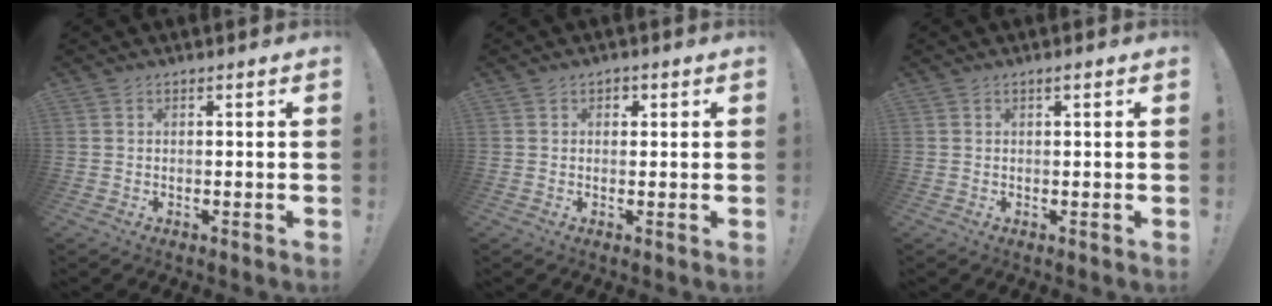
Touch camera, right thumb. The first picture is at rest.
{"total": 1.7, "force": [0.3, 1.5, 0.6], "torque": [0.002, -0.003, 0.002]}
{"total": 1.1, "force": [0.6, -0.1, 1.0], "torque": [-0.013, -0.001, 0.007]}